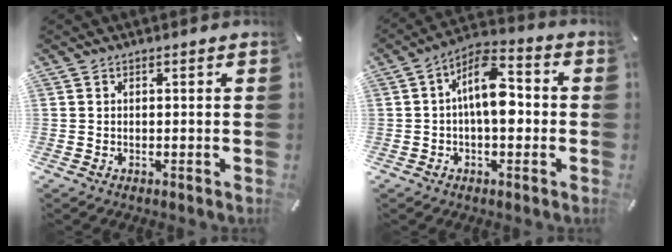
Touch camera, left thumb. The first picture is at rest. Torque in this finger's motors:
{"motor_torque": [0.12, 0.77, 1.19, -0.06, 0.18]}